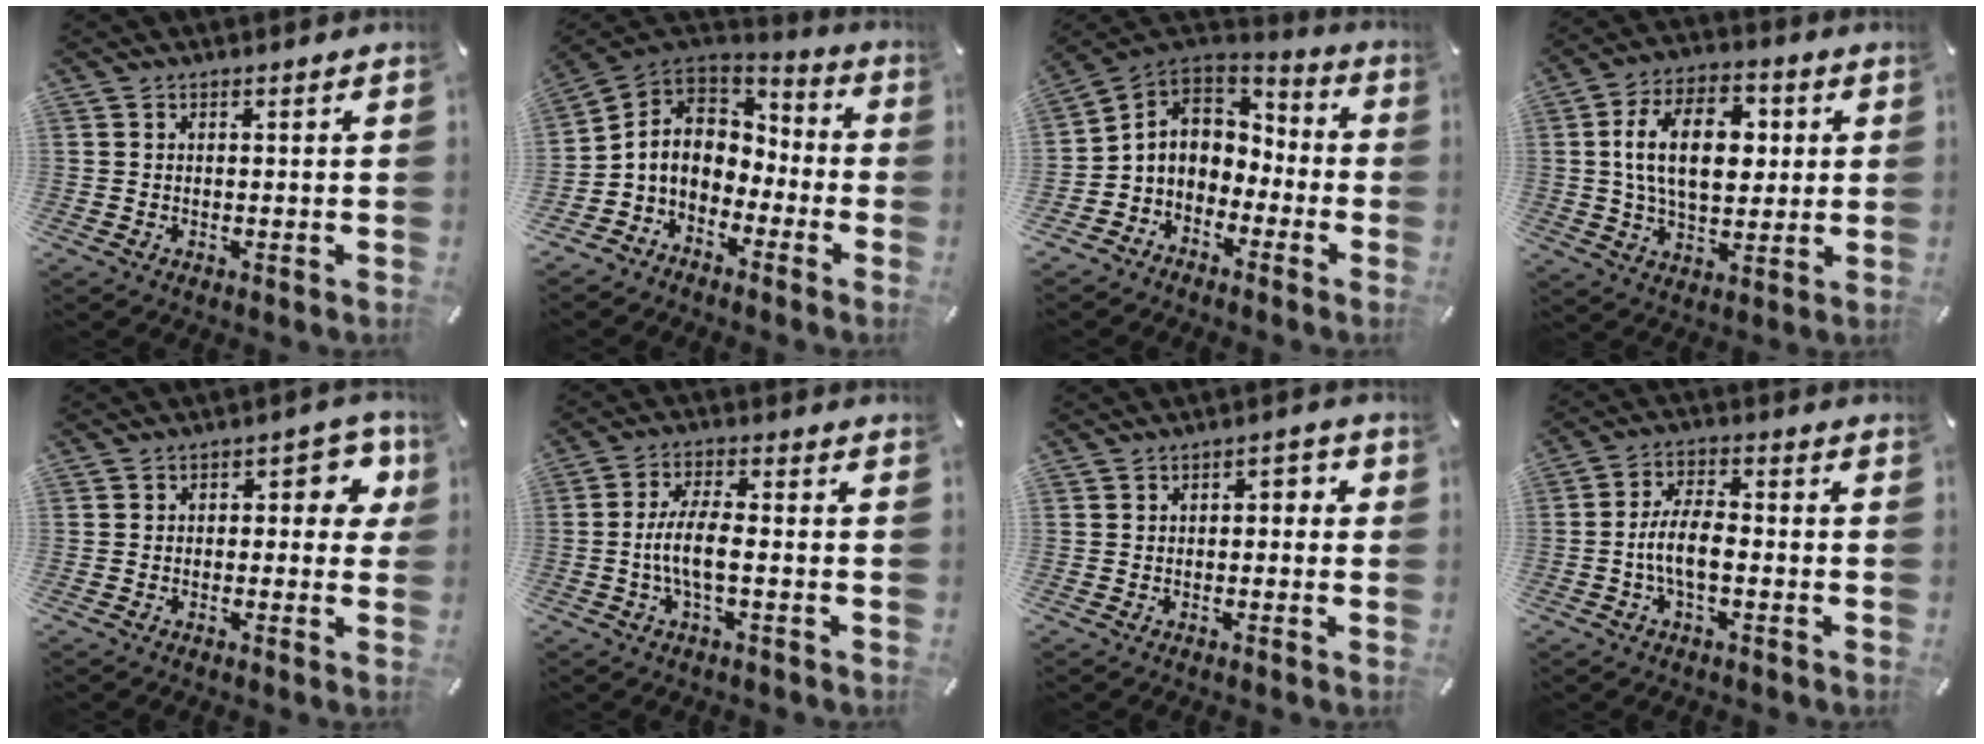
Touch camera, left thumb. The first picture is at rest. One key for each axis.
{"total": 7.8, "fx": -2.2, "fy": 6.8, "fz": 3.3, "tx": -0.086, "ty": 0.007, "tz": -0.040}
{"total": 7.7, "fx": -1.8, "fy": 7.0, "fz": 2.6, "tx": -0.065, "ty": 0.014, "tz": -0.030}
{"total": 16.4, "fx": 2.2, "fy": 10.3, "fz": 12.6, "tx": -0.232, "ty": 0.010, "tz": 0.035}
{"total": 6.7, "fx": 0.3, "fy": 4.0, "fz": 5.3, "tx": -0.069, "ty": 0.006, "tz": -0.001}
{"total": 7.6, "fx": -1.6, "fy": 2.6, "fz": 7.0, "tx": -0.139, "ty": 0.002, "tz": -0.031}
{"total": 2.6, "fx": -1.3, "fy": 1.5, "fz": 1.7, "tx": -0.033, "ty": 0.016, "tz": -0.029}
{"total": 7.7, "fx": -2.3, "fy": 3.7, "fz": 6.4, "tx": -0.132, "ty": 0.006, "tz": -0.045}